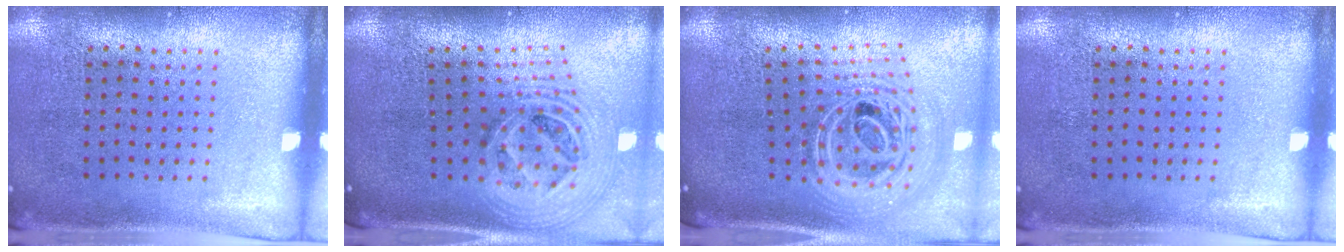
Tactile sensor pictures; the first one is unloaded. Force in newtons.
{"total": 2.8, "press": 1.8, "slide": 2.1}
{"total": 2.9, "press": 2.0, "slide": 2.1}
{"total": 0.0}